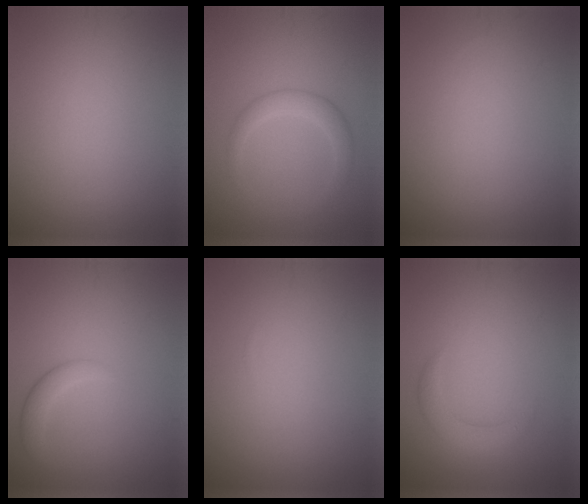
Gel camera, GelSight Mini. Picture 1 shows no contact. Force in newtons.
{"total": 2.6, "press": 2.6, "slide": 0.1}
{"total": 0.0}
{"total": 1.8, "press": 1.8, "slide": 0.0}
{"total": 0.0}
{"total": 2.3, "press": 2.3, "slide": 0.1}